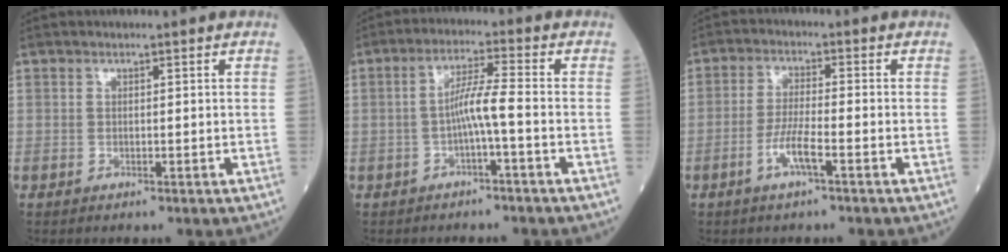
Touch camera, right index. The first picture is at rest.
{"total": 4.8, "force": [-1.3, -0.4, 4.6], "torque": [-0.088, 0.012, -0.020]}
{"total": 4.8, "force": [-2.3, 0.2, 4.2], "torque": [-0.088, -0.005, -0.045]}